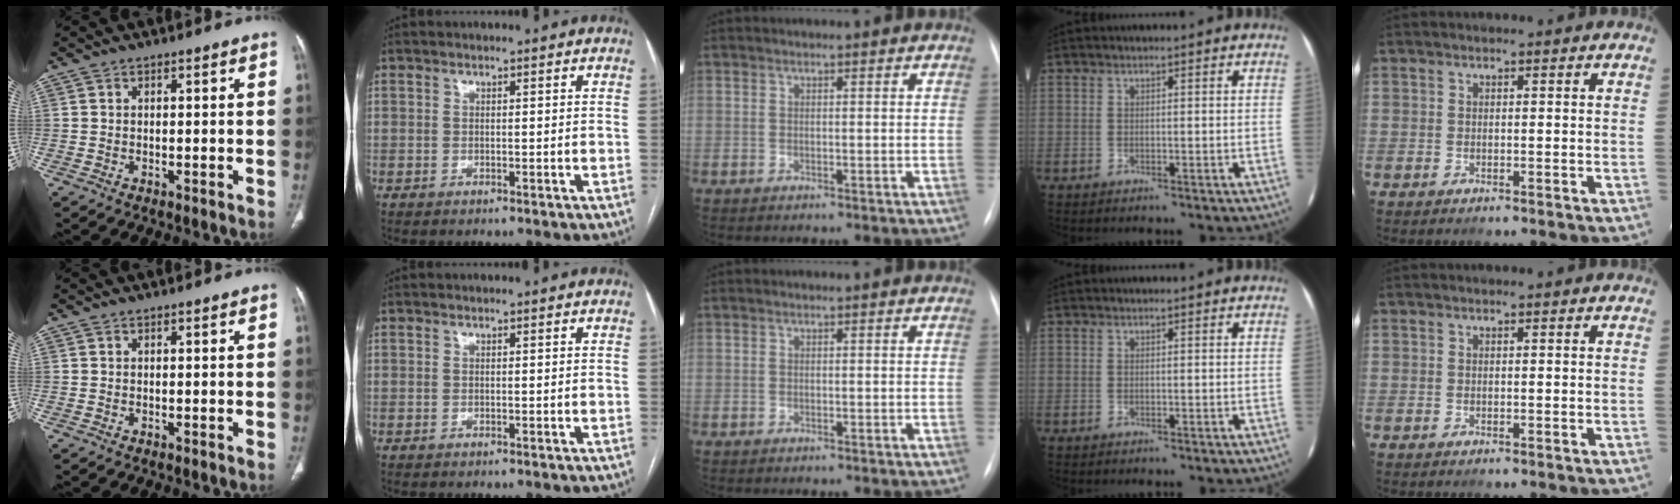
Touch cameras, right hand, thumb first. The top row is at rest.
{}